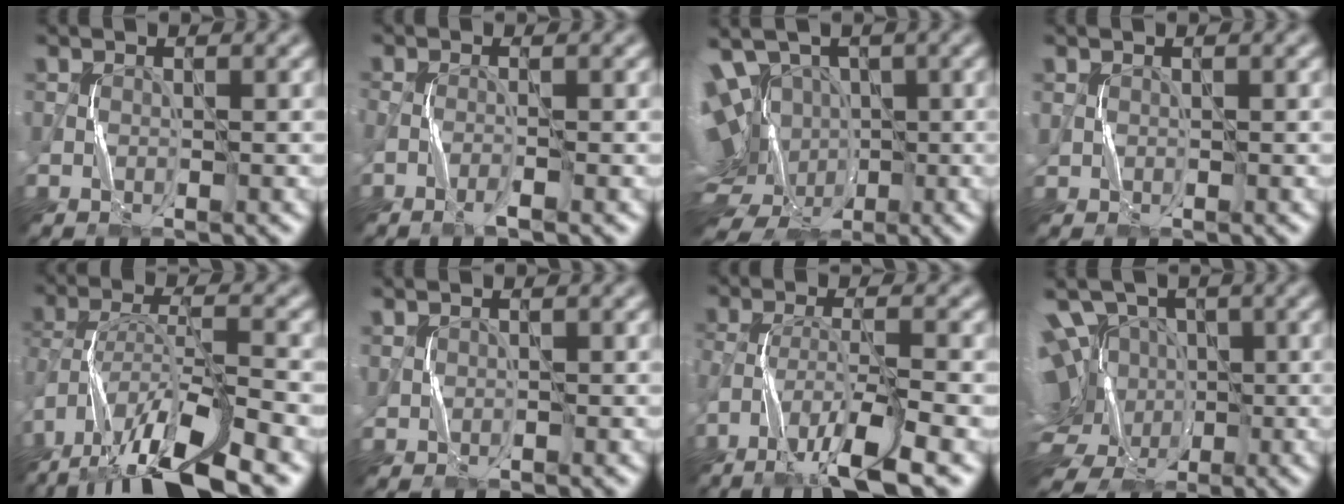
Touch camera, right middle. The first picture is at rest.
{"total": 1.6, "force": [-0.8, 0.2, 1.3], "torque": [-0.030, 0.003, -0.019]}
{"total": 15.4, "force": [-1.1, 12.0, 9.6], "torque": [-0.173, 0.008, -0.030]}
{"total": 0.5, "force": [0.2, 0.5, 0.0], "torque": [0.000, 0.000, 0.007]}
{"total": 12.5, "force": [-9.1, 3.2, 8.0], "torque": [-0.157, 0.001, -0.157]}
{"total": 0.6, "force": [0.3, 0.4, 0.4], "torque": [-0.008, 0.003, 0.007]}
{"total": 6.6, "force": [-4.0, 0.9, 5.2], "torque": [-0.095, -0.004, -0.079]}
{"total": 12.4, "force": [-0.3, 9.8, 7.6], "torque": [-0.136, 0.023, -0.032]}